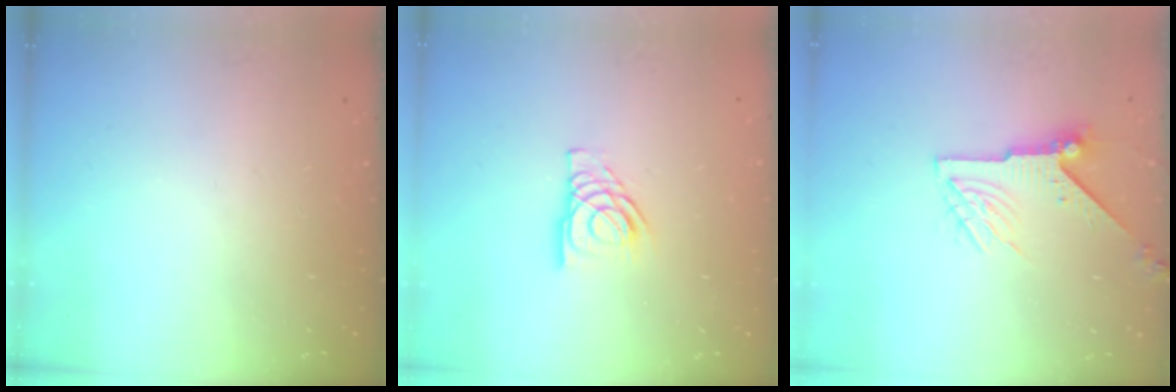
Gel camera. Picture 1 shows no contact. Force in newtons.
{"total": 7.9, "press": 7.9, "slide": 0.8}
{"total": 8.1, "press": 8.1, "slide": 0.5}